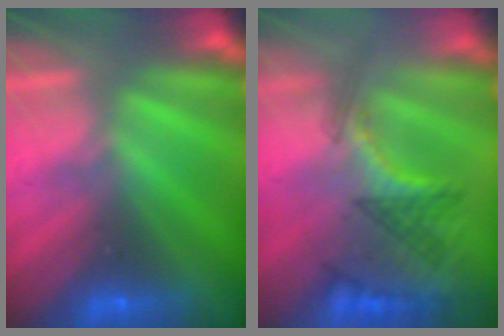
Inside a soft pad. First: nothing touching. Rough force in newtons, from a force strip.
{"total": 2.9}